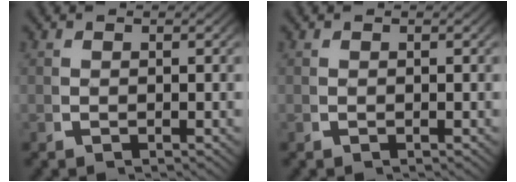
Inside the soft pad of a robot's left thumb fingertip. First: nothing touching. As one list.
[{"total": 0.0}]